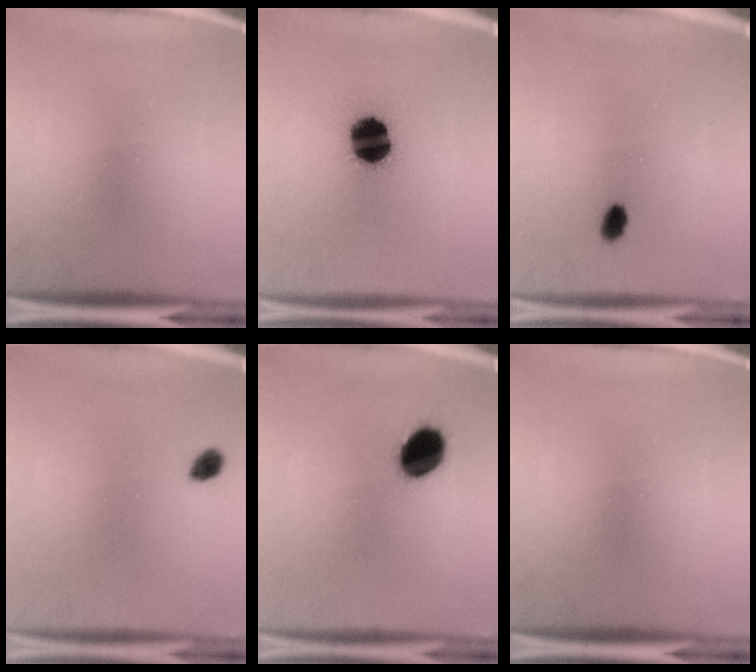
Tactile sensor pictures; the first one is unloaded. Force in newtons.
{"total": 14.6}
{"total": 2.3}
{"total": 2.2}
{"total": 9.1}
{"total": 0.0}